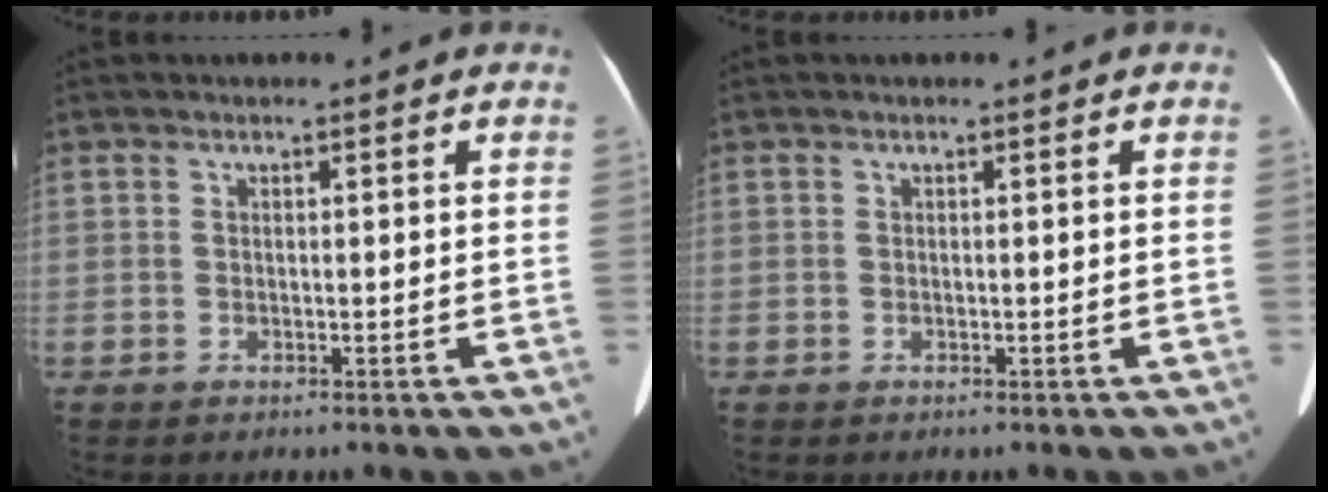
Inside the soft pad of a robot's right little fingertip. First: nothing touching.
{"total": 0.0}